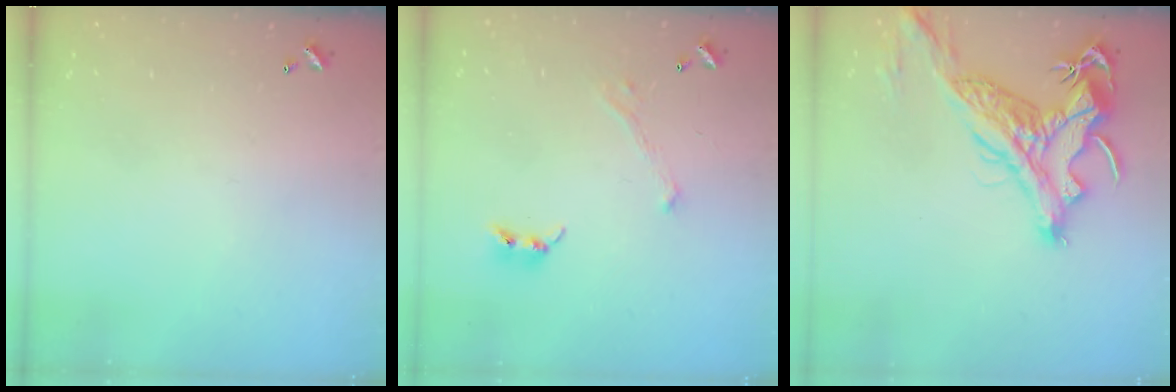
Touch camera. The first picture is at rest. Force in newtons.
{"total": 1.8, "press": 1.6, "slide": 0.9}
{"total": 4.5, "press": 4.3, "slide": 1.3}